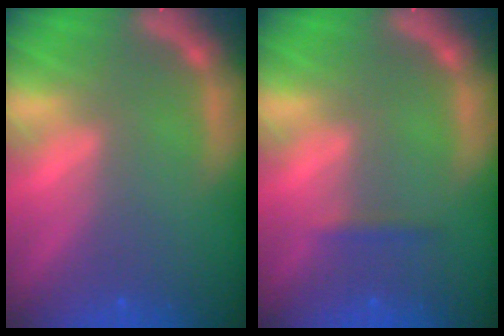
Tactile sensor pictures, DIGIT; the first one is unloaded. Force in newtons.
{"total": 0.9}